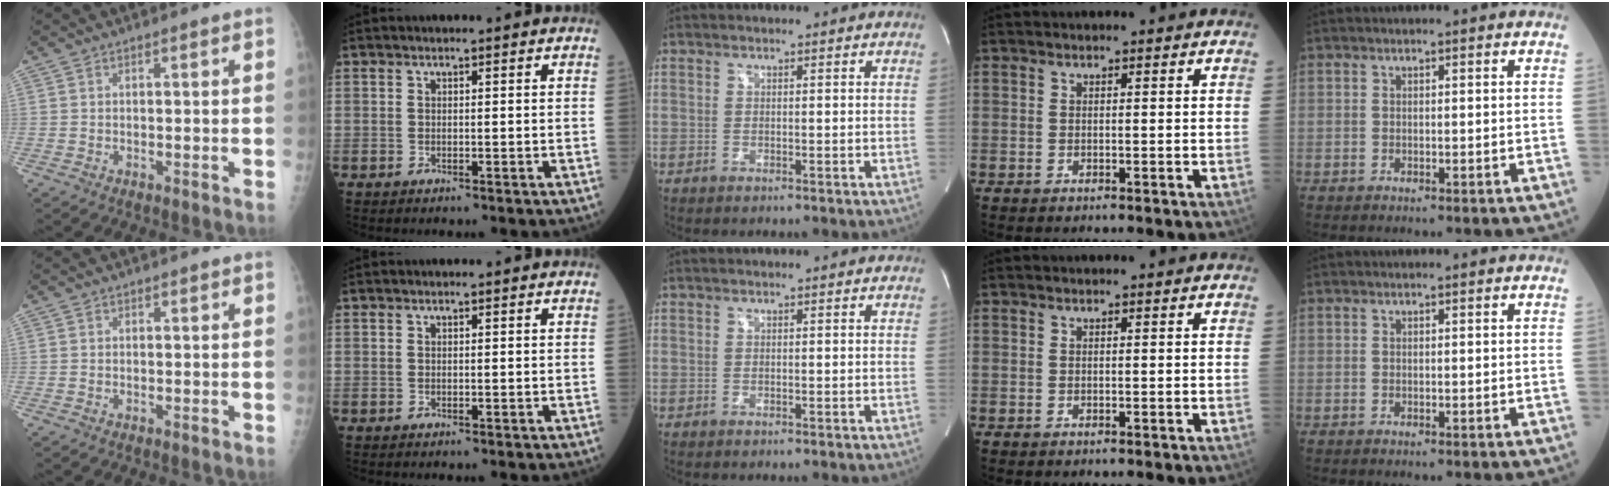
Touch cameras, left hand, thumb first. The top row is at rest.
{}